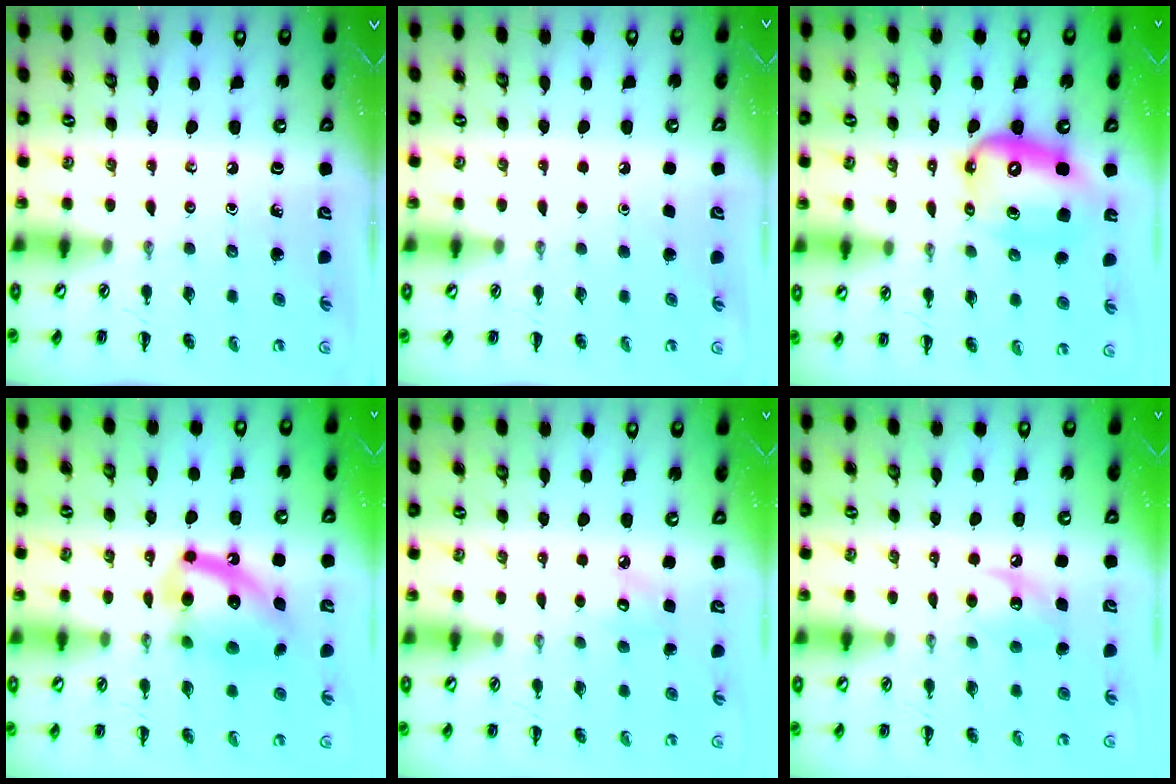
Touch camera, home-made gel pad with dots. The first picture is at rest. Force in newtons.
{"total": 1.8, "press": 1.8, "slide": 0.1}
{"total": 11.7, "press": 11.2, "slide": 3.1}
{"total": 14.2, "press": 14.1, "slide": 2.1}
{"total": 3.9, "press": 3.8, "slide": 0.9}
{"total": 8.3, "press": 8.3, "slide": 0.7}